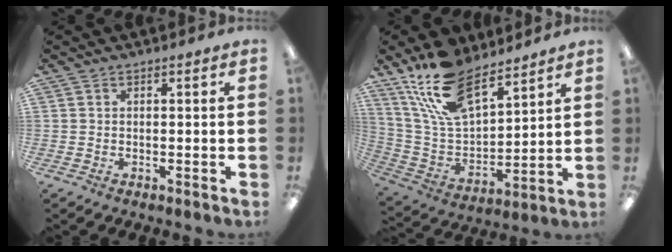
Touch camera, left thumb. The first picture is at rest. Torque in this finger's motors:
{"motor_torque": [0.36, 0.09, 1.40, -1.37, 0.31]}